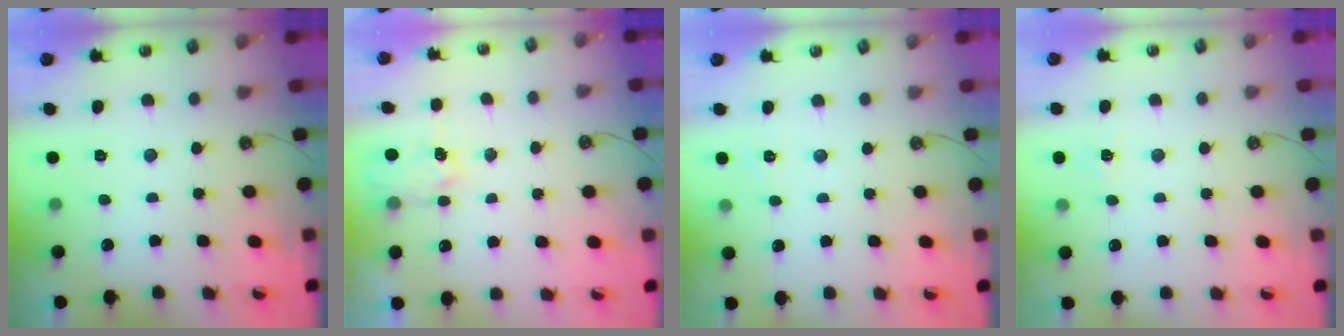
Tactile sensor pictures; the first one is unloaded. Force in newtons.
{"total": 3.3, "press": 3.3, "slide": 0.3}
{"total": 2.6, "press": 2.6, "slide": 0.3}
{"total": 4.7, "press": 4.6, "slide": 0.6}